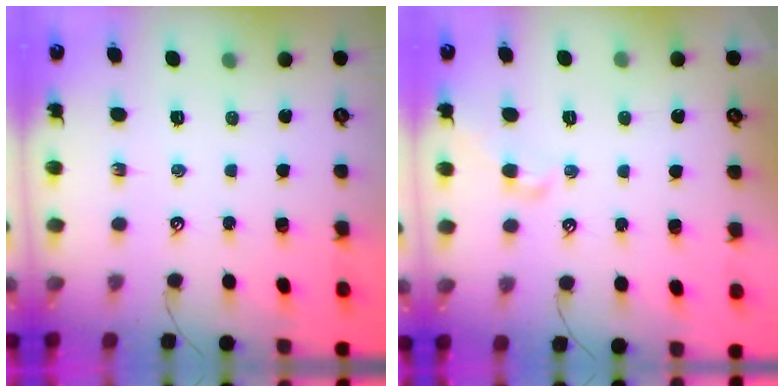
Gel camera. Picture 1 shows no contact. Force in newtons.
{"total": 1.6, "press": 1.3, "slide": 0.8}